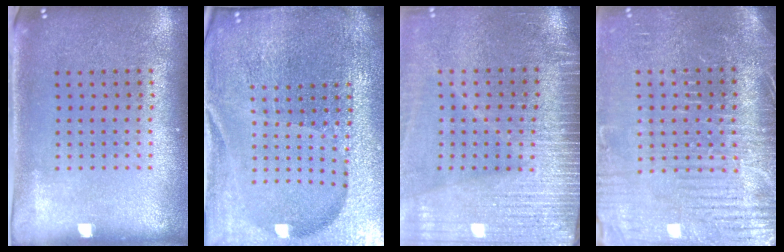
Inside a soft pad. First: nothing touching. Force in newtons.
{"total": 5.8, "press": 5.2, "slide": 2.6}
{"total": 4.0, "press": 3.3, "slide": 2.1}
{"total": 4.1, "press": 3.8, "slide": 1.4}